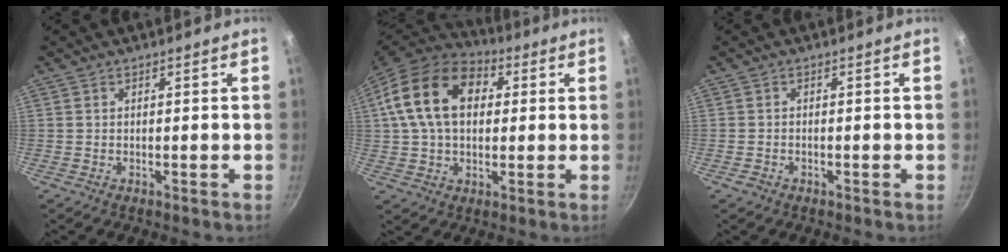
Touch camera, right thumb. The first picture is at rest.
{"total": 17.5, "force": [3.8, 12.0, 12.2], "torque": [-0.195, 0.018, 0.051]}
{"total": 1.1, "force": [-0.7, 0.7, 0.5], "torque": [-0.016, 0.005, -0.014]}